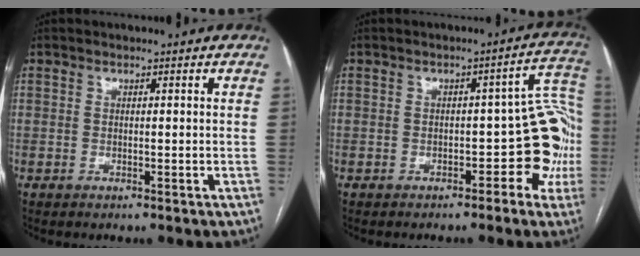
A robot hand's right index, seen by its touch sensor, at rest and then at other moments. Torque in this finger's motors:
{"motor_torque": [1.33, -0.35, 0.51, 0.06]}